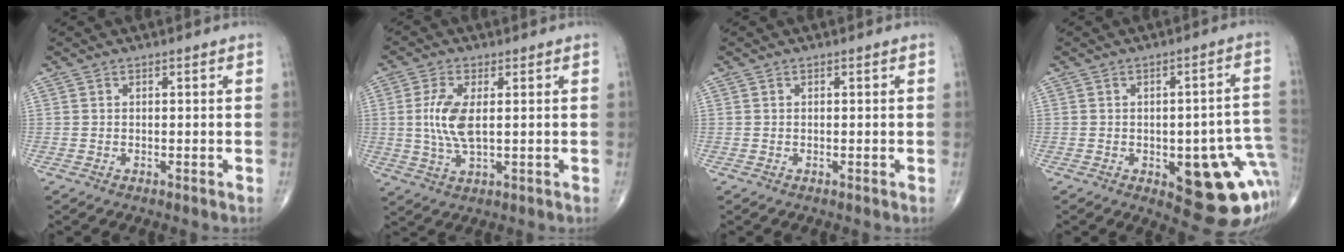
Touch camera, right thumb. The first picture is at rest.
{"total": 7.5, "force": [0.7, 3.0, 6.8], "torque": [-0.155, -0.006, 0.017]}
{"total": 0.0}
{"total": 17.5, "force": [-4.5, 6.8, 15.5], "torque": [-0.128, 0.026, -0.029]}